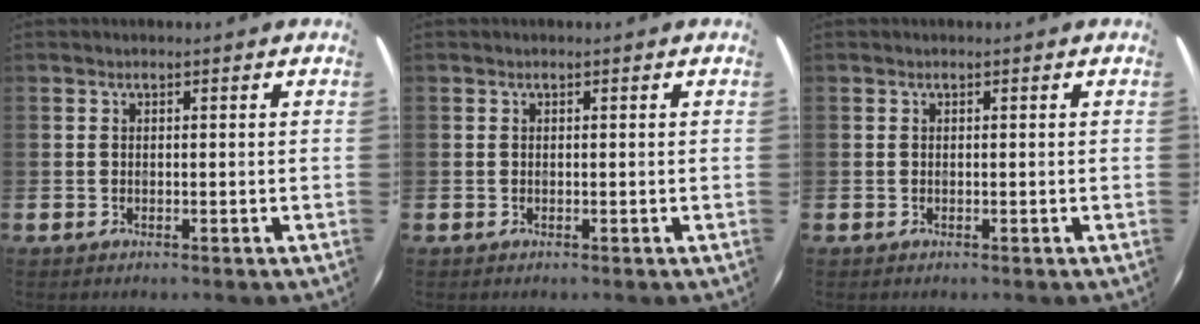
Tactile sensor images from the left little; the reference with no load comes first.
{"total": 0.0}
{"total": 0.0}